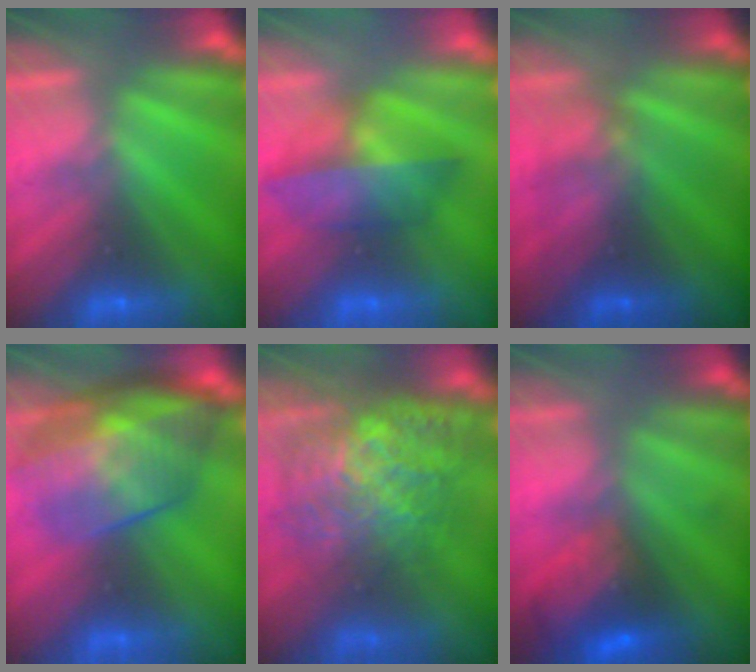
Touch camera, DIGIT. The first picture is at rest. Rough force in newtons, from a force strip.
{"total": 3.8}
{"total": 3.3}
{"total": 10.6}
{"total": 8.7}
{"total": 7.9}